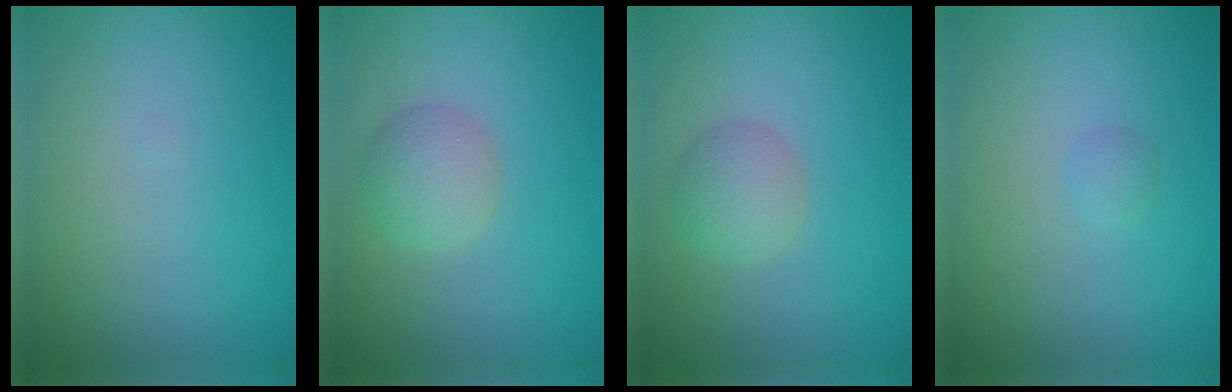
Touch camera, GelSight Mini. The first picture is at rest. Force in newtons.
{"total": 2.9, "press": 2.9, "slide": 0.0}
{"total": 2.6, "press": 2.6, "slide": 0.1}
{"total": 0.7, "press": 0.7, "slide": 0.0}